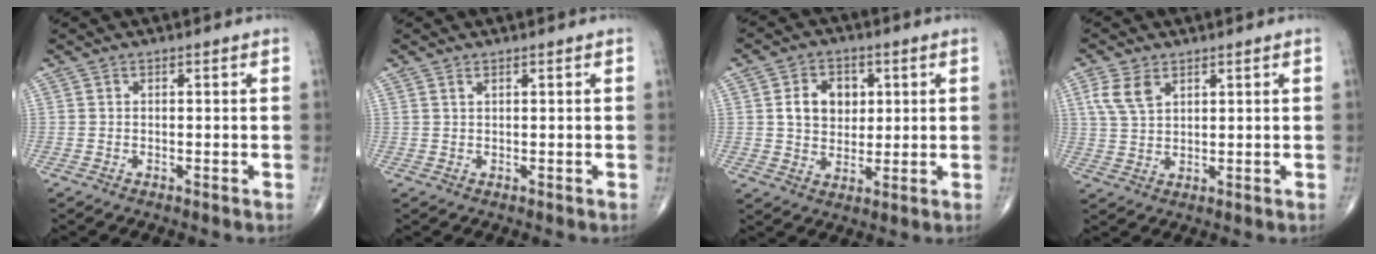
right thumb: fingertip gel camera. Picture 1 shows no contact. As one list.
[{"total": 0.6, "force": [0.5, 0.1, 0.3], "torque": [-0.008, 0.001, 0.012]}, {"total": 8.4, "force": [1.9, 6.4, 5.1], "torque": [-0.051, -0.005, 0.033]}, {"total": 5.5, "force": [2.7, 3.2, 3.5], "torque": [-0.070, -0.001, 0.060]}]